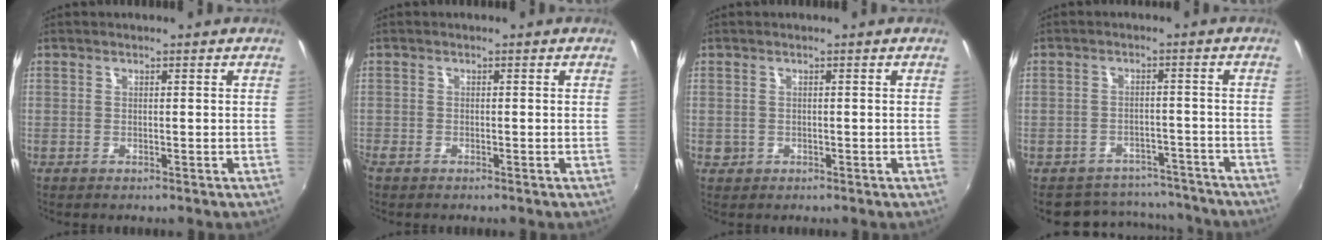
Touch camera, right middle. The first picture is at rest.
{"total": 2.1, "force": [-1.4, 1.2, 1.0], "torque": [-0.021, -0.006, -0.026]}
{"total": 2.4, "force": [-0.2, 2.2, 0.9], "torque": [-0.014, 0.000, 0.000]}
{"total": 11.2, "force": [-9.2, 6.0, 1.9], "torque": [-0.047, 0.035, -0.110]}